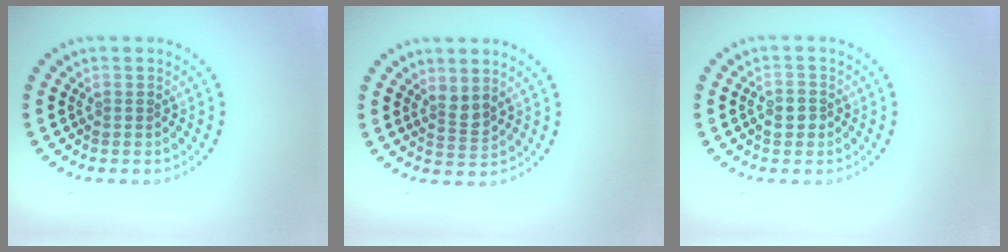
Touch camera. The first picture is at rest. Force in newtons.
{"total": 1.7, "press": 1.3, "slide": 1.1}
{"total": 1.6, "press": 1.6, "slide": 0.3}